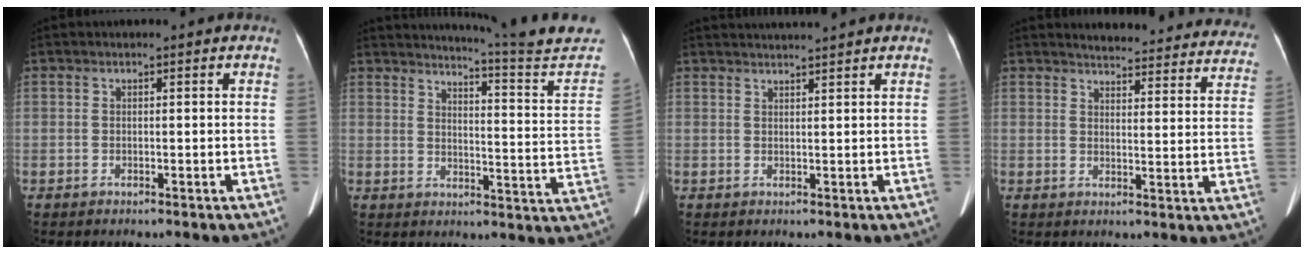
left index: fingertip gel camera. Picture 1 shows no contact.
{"total": 19.7, "force": [18.7, -2.0, 5.7], "torque": [-0.091, -0.125, 0.216]}
{"total": 4.8, "force": [4.5, -1.0, 1.3], "torque": [-0.017, 0.021, 0.065]}
{"total": 24.1, "force": [23.0, 4.4, 5.8], "torque": [-0.063, -0.064, 0.251]}